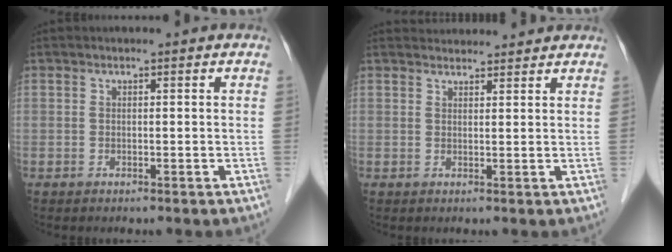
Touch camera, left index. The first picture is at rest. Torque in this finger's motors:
{"motor_torque": [-0.80, -0.85, 0.00, -0.01]}